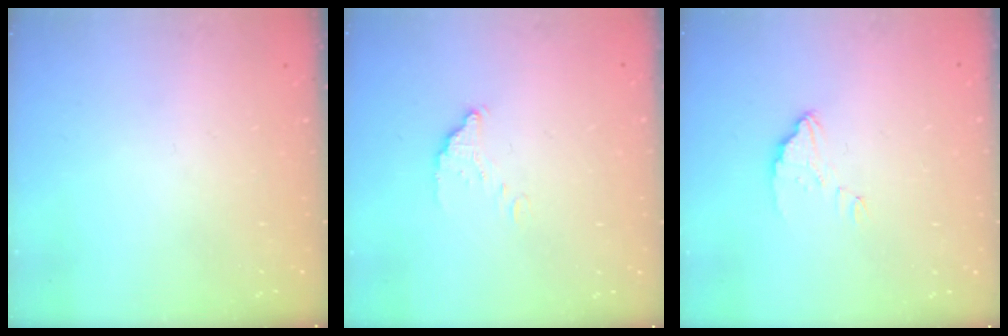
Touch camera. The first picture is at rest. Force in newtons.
{"total": 4.0, "press": 4.0, "slide": 0.0}
{"total": 3.4, "press": 3.4, "slide": 0.3}